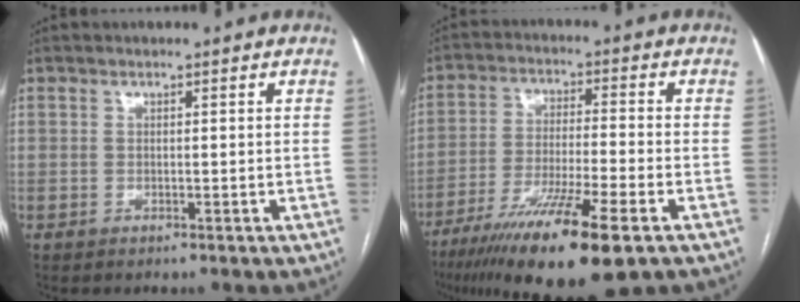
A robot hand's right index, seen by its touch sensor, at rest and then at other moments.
{"total": 15.9, "force": [-9.6, 0.8, 12.6], "torque": [-0.227, -0.041, -0.167]}